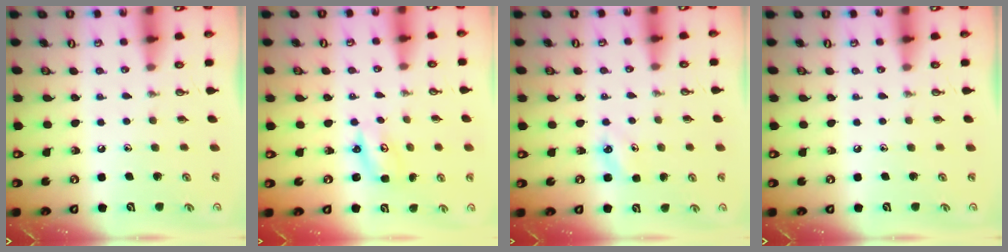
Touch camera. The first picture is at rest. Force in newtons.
{"total": 2.7, "press": 2.7, "slide": 0.2}
{"total": 3.7, "press": 3.7, "slide": 0.4}
{"total": 0.0}